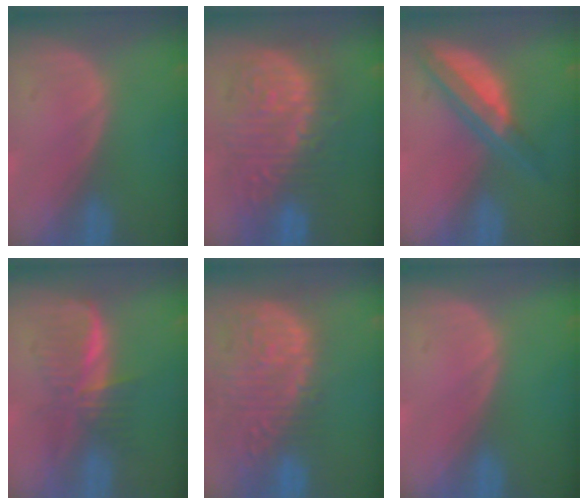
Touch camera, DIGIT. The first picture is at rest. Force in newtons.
{"total": 13.1, "press": 13.1, "slide": 1.2}
{"total": 6.8, "press": 5.6, "slide": 3.8}
{"total": 6.0, "press": 5.9, "slide": 0.7}
{"total": 14.9, "press": 12.3, "slide": 8.3}
{"total": 0.0}